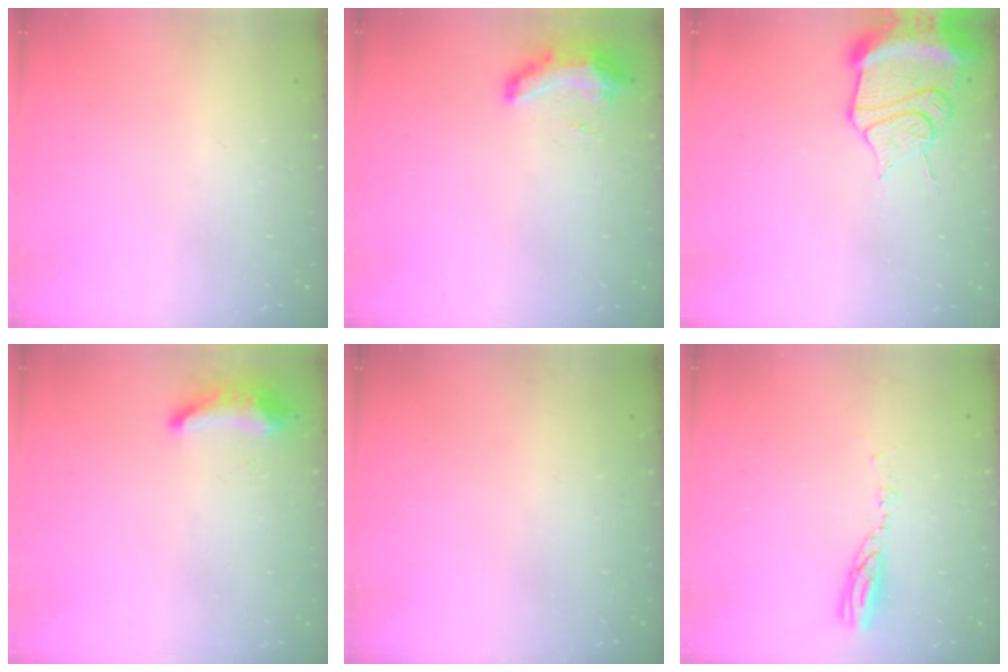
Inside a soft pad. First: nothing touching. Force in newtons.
{"total": 8.8, "press": 8.8, "slide": 0.7}
{"total": 15.7, "press": 14.5, "slide": 6.0}
{"total": 10.1, "press": 9.0, "slide": 4.6}
{"total": 0.0}
{"total": 4.7, "press": 4.6, "slide": 0.5}